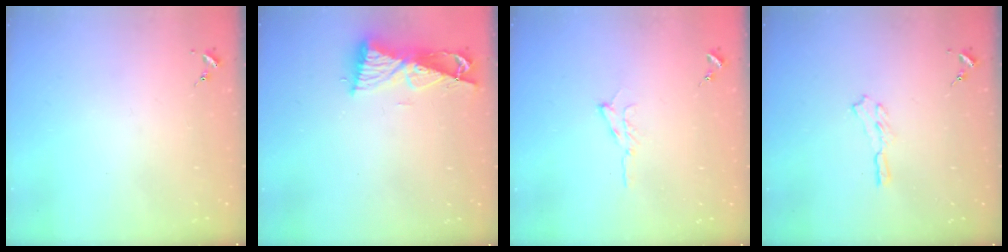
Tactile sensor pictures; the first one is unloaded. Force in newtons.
{"total": 8.9, "press": 8.9, "slide": 1.1}
{"total": 6.1, "press": 6.1, "slide": 0.7}
{"total": 3.7, "press": 3.7, "slide": 0.3}